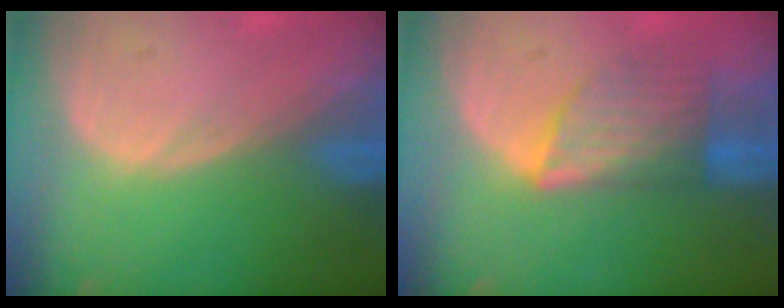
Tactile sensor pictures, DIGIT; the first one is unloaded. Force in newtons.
{"total": 6.3, "press": 6.3, "slide": 0.4}